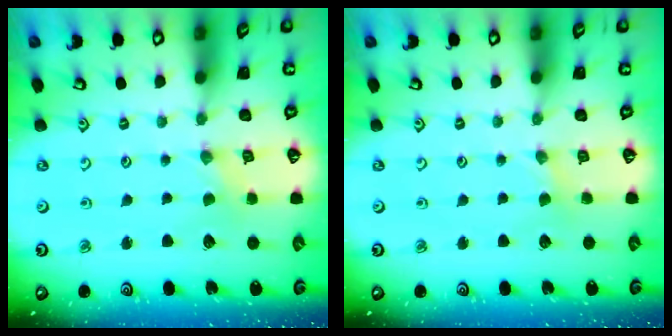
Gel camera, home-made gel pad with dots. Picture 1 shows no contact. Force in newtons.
{"total": 1.6, "press": 1.5, "slide": 0.3}